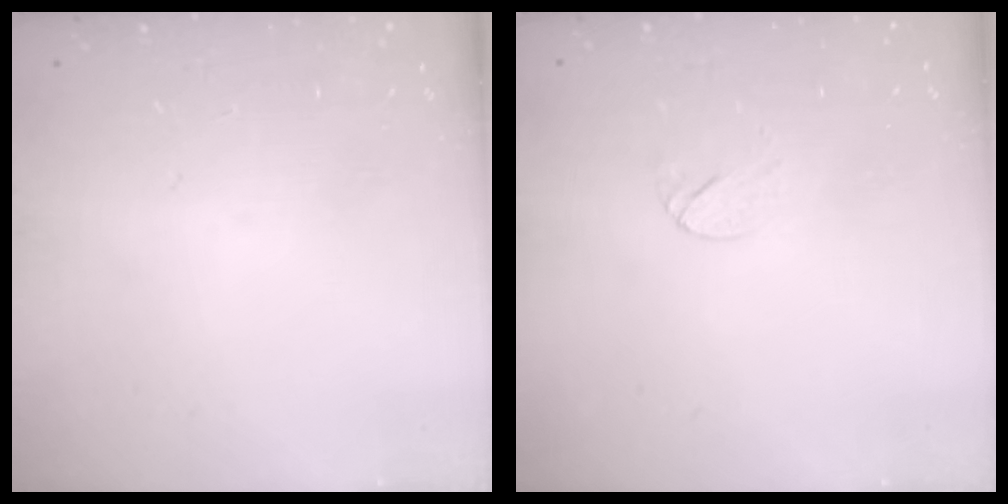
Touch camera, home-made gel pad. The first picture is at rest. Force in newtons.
{"total": 4.0, "press": 4.0, "slide": 0.4}